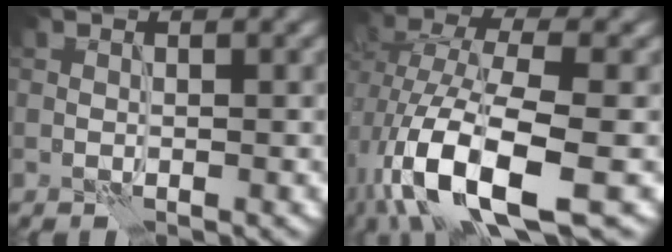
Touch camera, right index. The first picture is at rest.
{"total": 11.2, "force": [-4.1, 4.5, 9.4], "torque": [-0.185, -0.003, -0.075]}